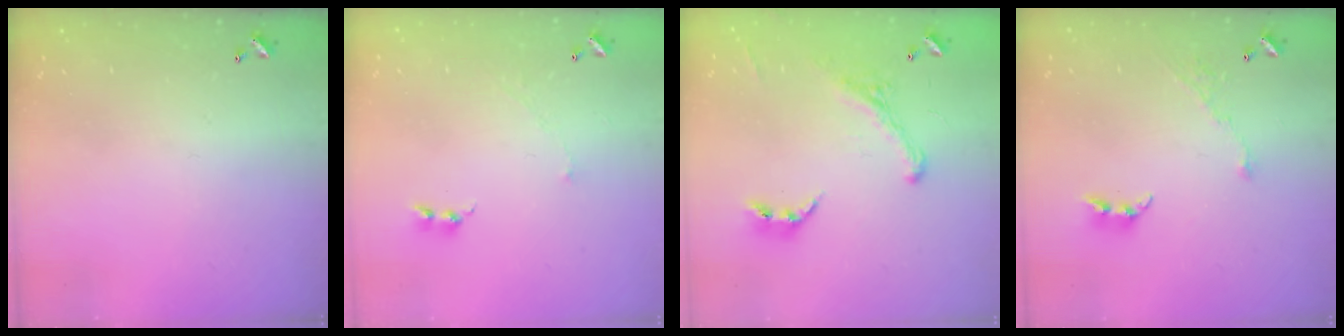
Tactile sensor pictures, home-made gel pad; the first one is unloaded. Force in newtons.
{"total": 2.0, "press": 1.9, "slide": 0.7}
{"total": 2.9, "press": 2.7, "slide": 1.2}
{"total": 5.4, "press": 5.3, "slide": 0.7}